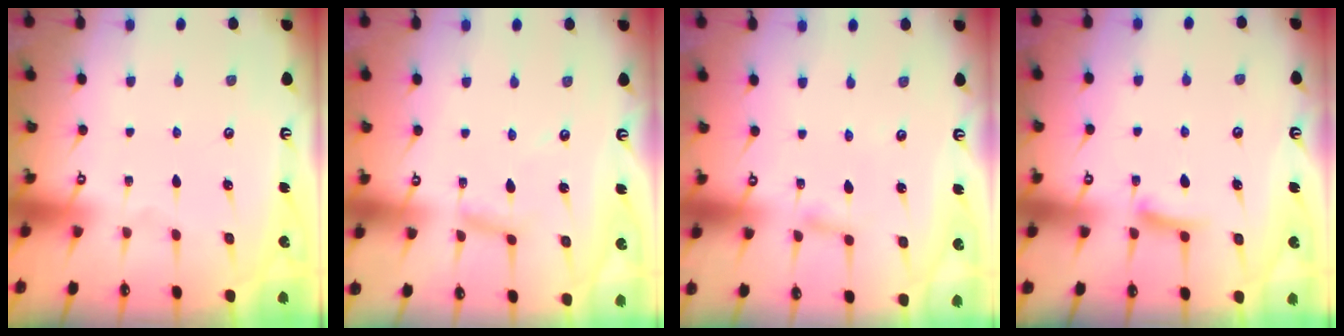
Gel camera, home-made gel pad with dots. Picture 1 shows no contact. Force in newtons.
{"total": 5.2, "press": 5.2, "slide": 0.3}
{"total": 2.9, "press": 2.9, "slide": 0.3}
{"total": 5.7, "press": 5.7, "slide": 0.7}